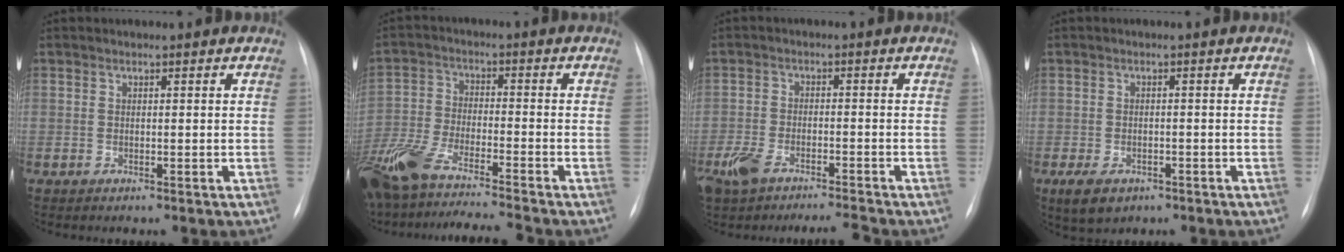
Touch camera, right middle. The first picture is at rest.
{"total": 15.7, "force": [-13.1, 1.2, 8.6], "torque": [-0.184, -0.020, -0.234]}
{"total": 7.0, "force": [-5.5, 1.7, 3.9], "torque": [-0.086, -0.006, -0.099]}
{"total": 4.5, "force": [-2.6, 2.7, 2.5], "torque": [-0.049, -0.006, -0.035]}